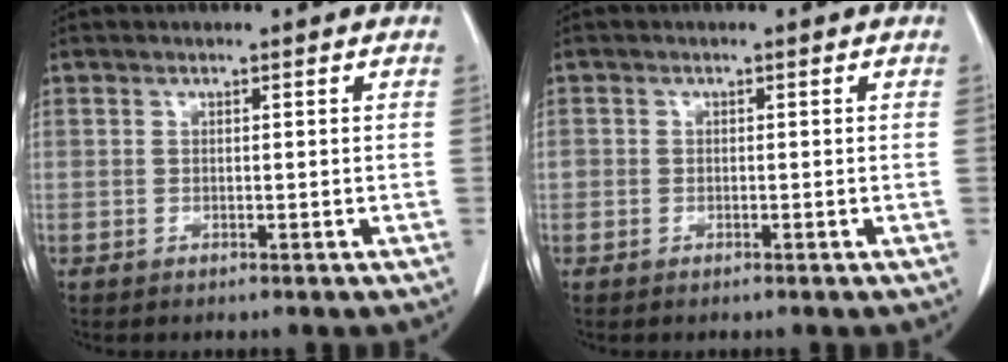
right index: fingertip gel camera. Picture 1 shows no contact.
{"total": 0.8, "force": [-0.2, 0.7, 0.1], "torque": [0.008, 0.007, -0.004]}